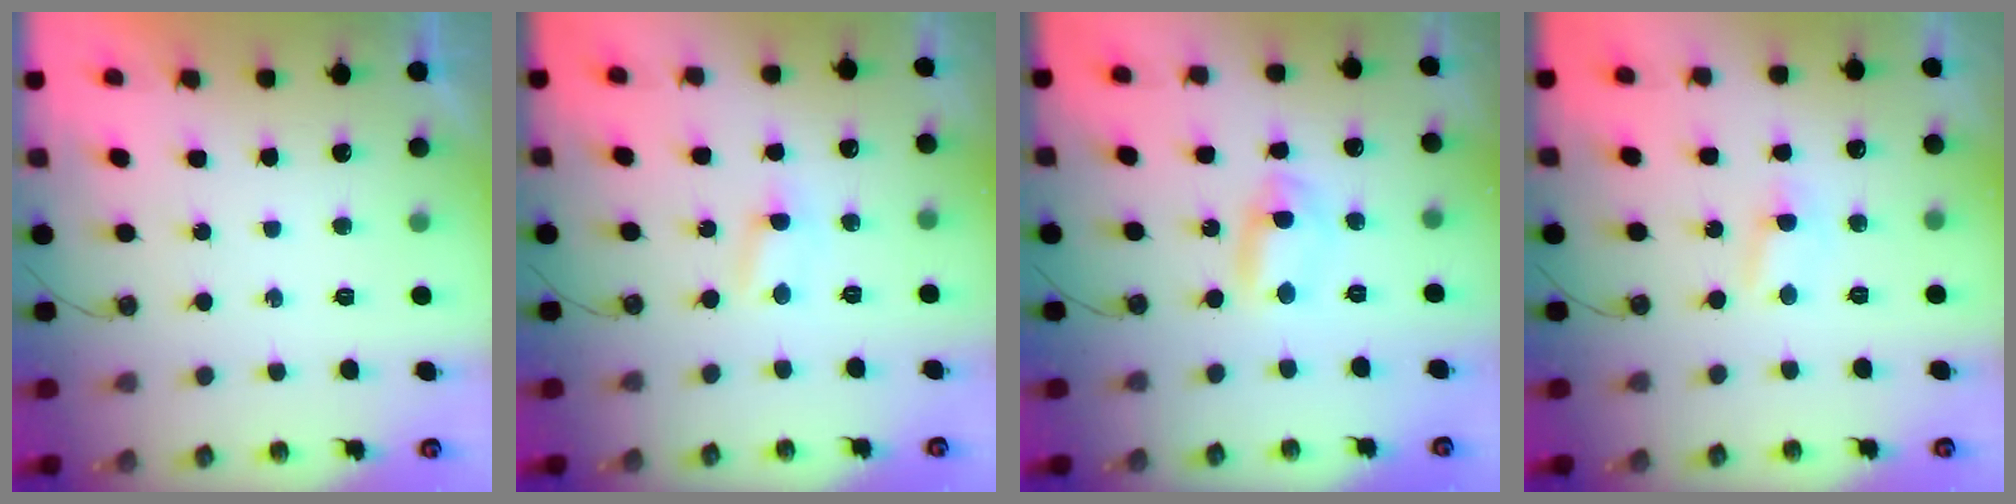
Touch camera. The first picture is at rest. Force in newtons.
{"total": 2.5, "press": 2.5, "slide": 0.4}
{"total": 2.7, "press": 2.5, "slide": 1.2}
{"total": 3.9, "press": 3.8, "slide": 0.3}